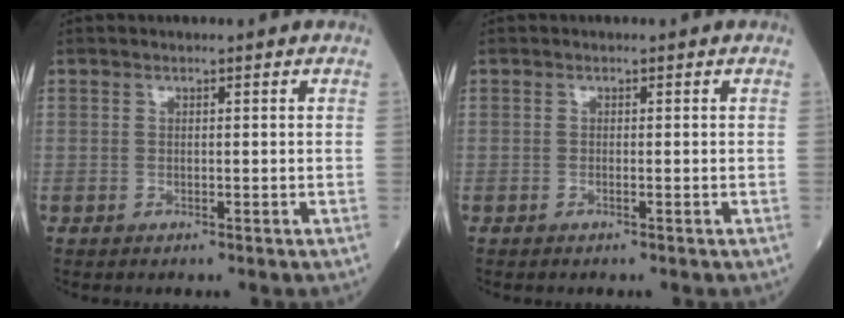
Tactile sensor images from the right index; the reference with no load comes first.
{"total": 0.0}